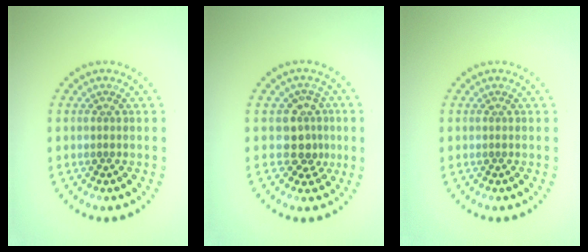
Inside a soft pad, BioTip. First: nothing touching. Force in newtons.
{"total": 2.8, "press": 2.4, "slide": 1.5}
{"total": 0.0}